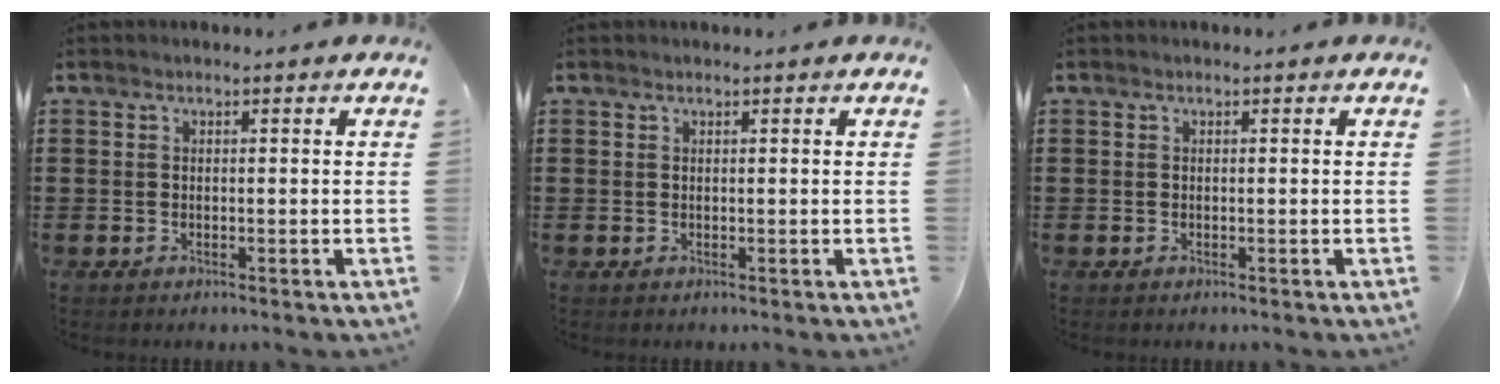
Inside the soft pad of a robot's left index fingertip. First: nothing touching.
{"total": 0.0}
{"total": 0.0}